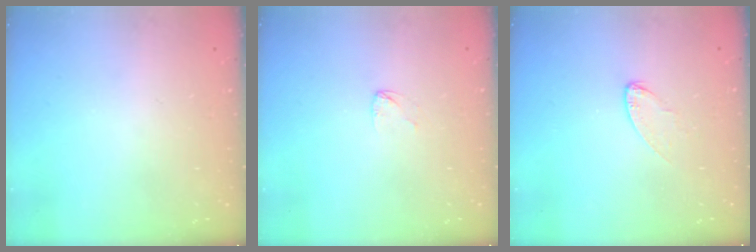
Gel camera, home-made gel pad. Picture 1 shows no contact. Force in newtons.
{"total": 2.4, "press": 2.4, "slide": 0.2}
{"total": 3.7, "press": 3.7, "slide": 0.3}